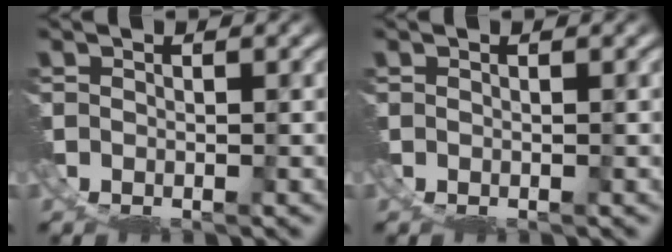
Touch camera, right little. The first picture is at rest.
{"total": 0.0}